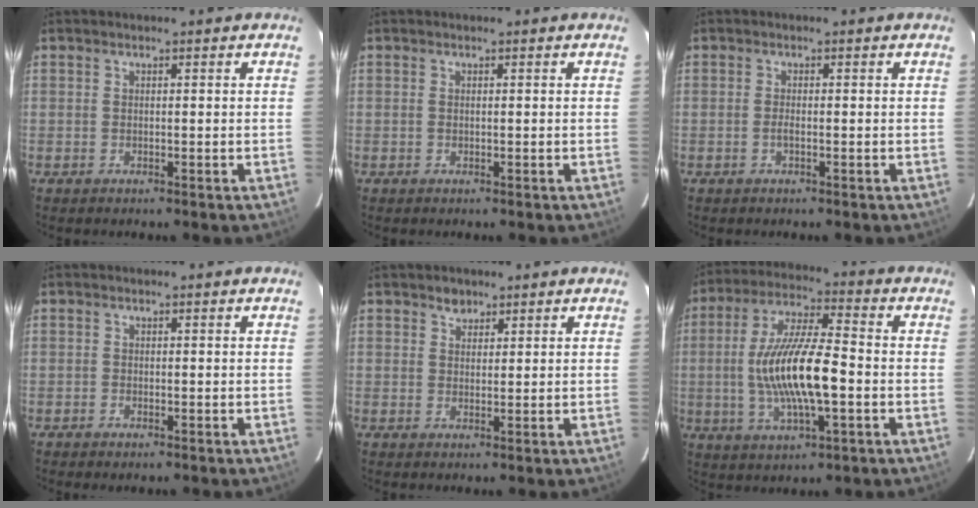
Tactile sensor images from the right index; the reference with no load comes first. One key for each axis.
{"total": 0.0}
{"total": 1.1, "fx": -0.4, "fy": 0.1, "fz": 1.0, "tx": -0.019, "ty": 0.000, "tz": -0.009}
{"total": 0.9, "fx": -0.7, "fy": 0.5, "fz": 0.3, "tx": -0.007, "ty": -0.003, "tz": -0.014}
{"total": 2.2, "fx": 1.4, "fy": 1.6, "fz": 0.4, "tx": 0.000, "ty": 0.007, "tz": 0.023}
{"total": 15.3, "fx": -2.2, "fy": 3.9, "fz": 14.6, "tx": -0.285, "ty": 0.000, "tz": -0.039}